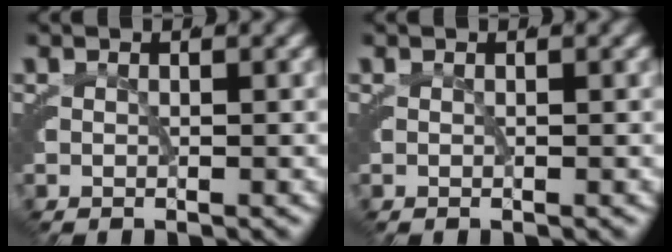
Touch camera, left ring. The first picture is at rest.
{"total": 0.0}